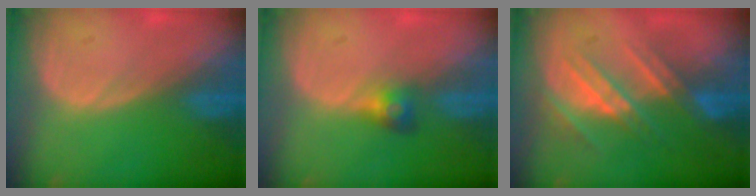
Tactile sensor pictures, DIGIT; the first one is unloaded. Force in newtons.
{"total": 2.8, "press": 2.6, "slide": 0.9}
{"total": 7.8, "press": 7.4, "slide": 2.6}